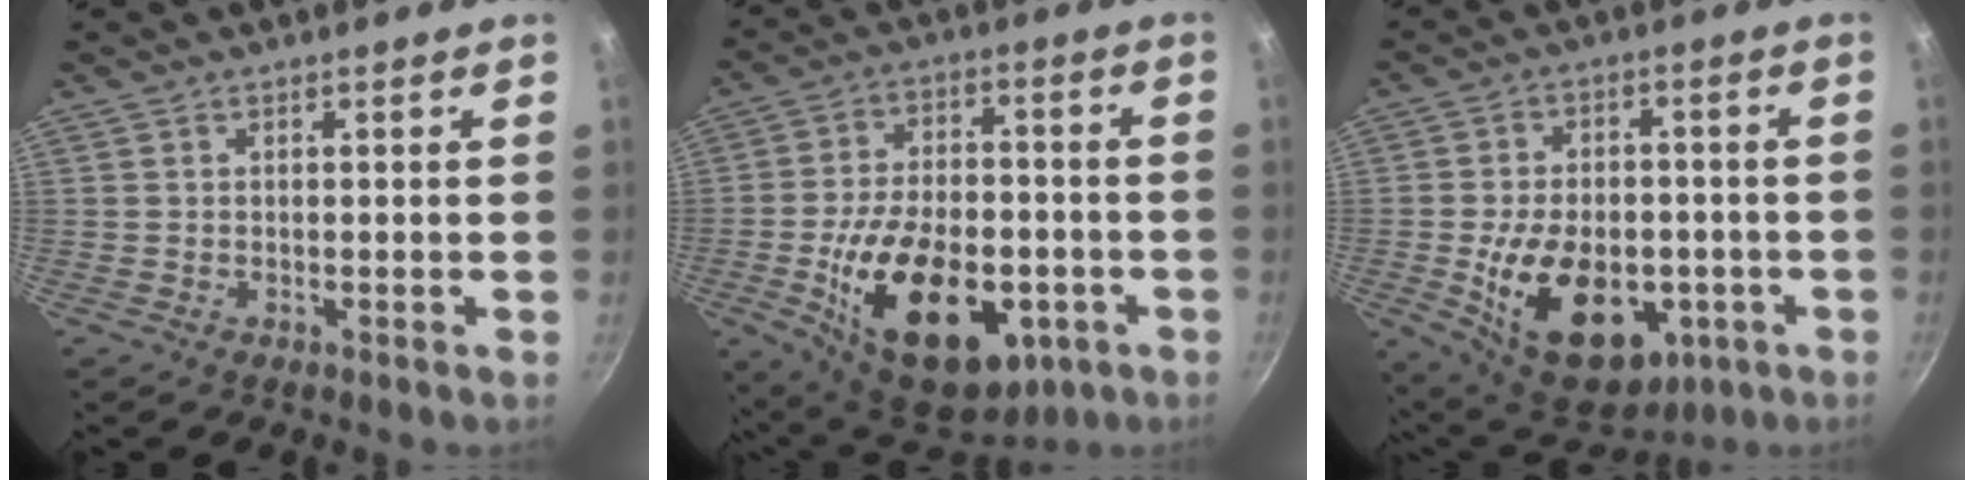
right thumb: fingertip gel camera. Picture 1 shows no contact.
{"total": 24.1, "force": [-7.0, 14.0, 18.3], "torque": [-0.276, 0.022, -0.097]}
{"total": 20.8, "force": [-5.2, 13.4, 15.0], "torque": [-0.218, 0.011, -0.062]}